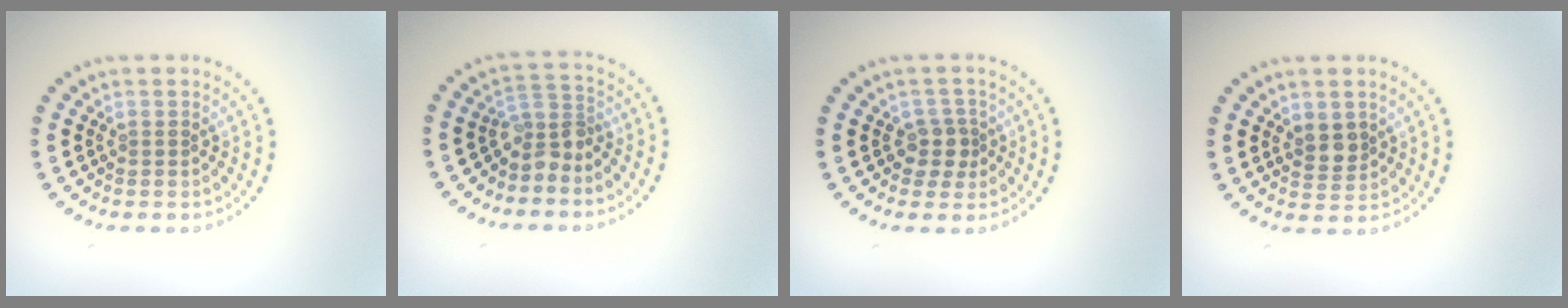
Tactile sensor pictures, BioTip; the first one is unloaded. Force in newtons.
{"total": 2.6, "press": 1.8, "slide": 1.8}
{"total": 2.1, "press": 1.8, "slide": 1.2}
{"total": 1.9, "press": 1.8, "slide": 0.7}